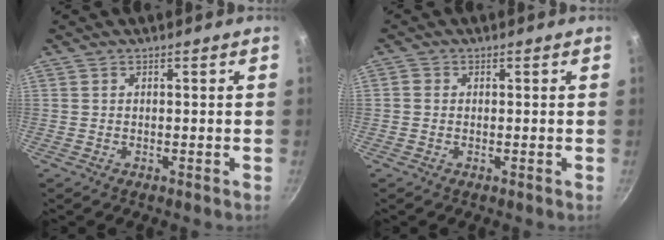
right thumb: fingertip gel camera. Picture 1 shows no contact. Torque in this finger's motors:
{"motor_torque": [-0.40, 0.18, -0.18, 0.20, 0.04]}